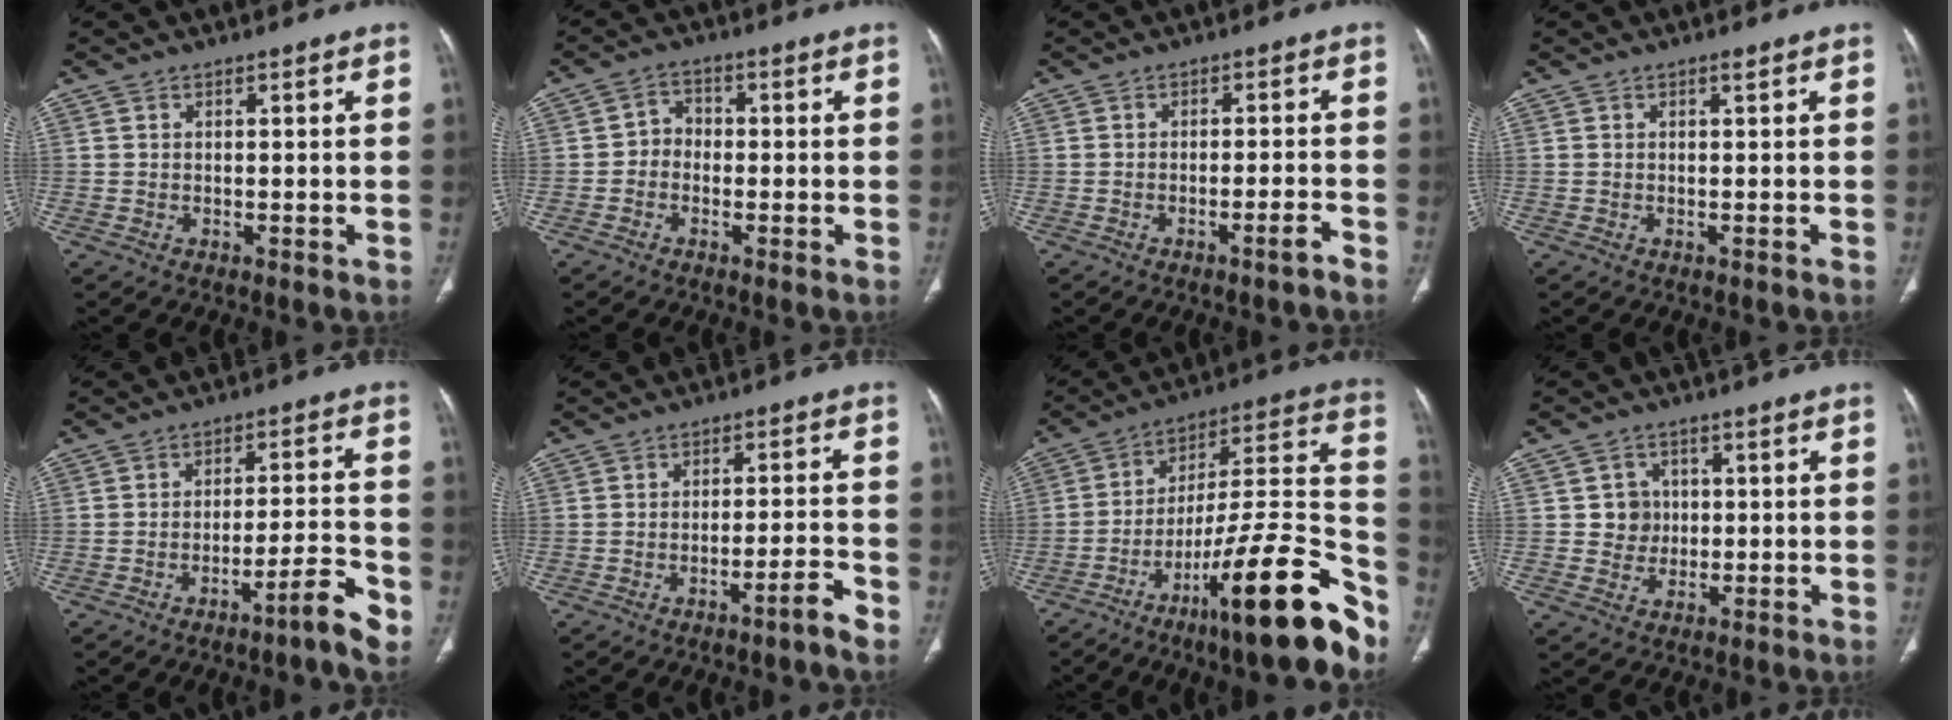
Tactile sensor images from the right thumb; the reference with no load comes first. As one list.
[{"total": 3.2, "force": [-1.0, 2.6, 1.4], "torque": [-0.005, 0.014, -0.028]}, {"total": 2.8, "force": [-2.0, -0.1, 1.9], "torque": [-0.039, 0.012, -0.030]}, {"total": 0.6, "force": [0.1, -0.1, 0.6], "torque": [-0.014, -0.001, 0.002]}, {"total": 7.1, "force": [-4.3, 0.4, 5.6], "torque": [-0.081, 0.033, -0.064]}, {"total": 4.0, "force": [-2.9, -0.2, 2.8], "torque": [-0.050, 0.024, -0.048]}, {"total": 25.4, "force": [-15.1, 4.8, 19.9], "torque": [-0.255, 0.091, -0.236]}, {"total": 4.1, "force": [0.4, 4.0, 0.8], "torque": [0.015, 0.007, 0.005]}]